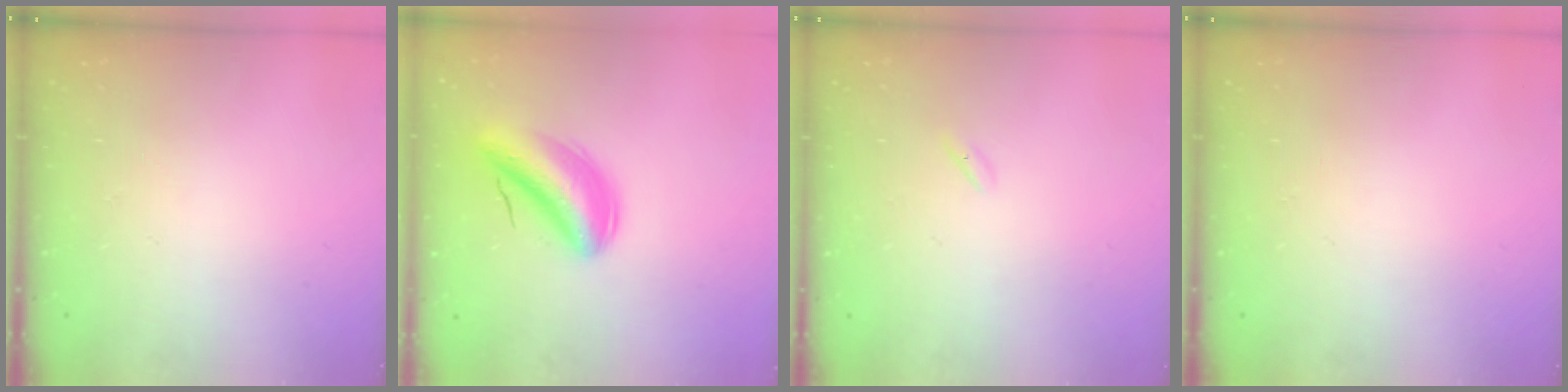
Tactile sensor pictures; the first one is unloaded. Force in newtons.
{"total": 7.0, "press": 6.6, "slide": 2.4}
{"total": 1.6, "press": 1.5, "slide": 0.6}
{"total": 0.0}